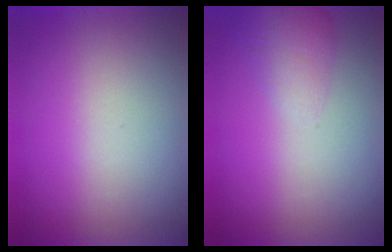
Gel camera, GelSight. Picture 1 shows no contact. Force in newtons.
{"total": 2.1}